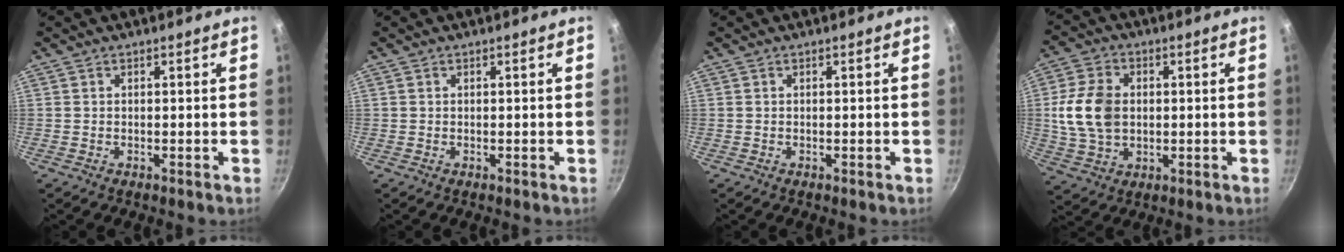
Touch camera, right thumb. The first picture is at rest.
{"total": 0.0}
{"total": 0.0}
{"total": 11.6, "force": [0.7, 8.4, 8.0], "torque": [-0.141, 0.004, 0.016]}